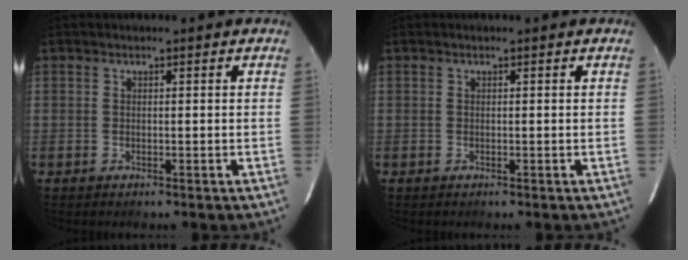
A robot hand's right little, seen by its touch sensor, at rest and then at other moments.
{"total": 0.0}